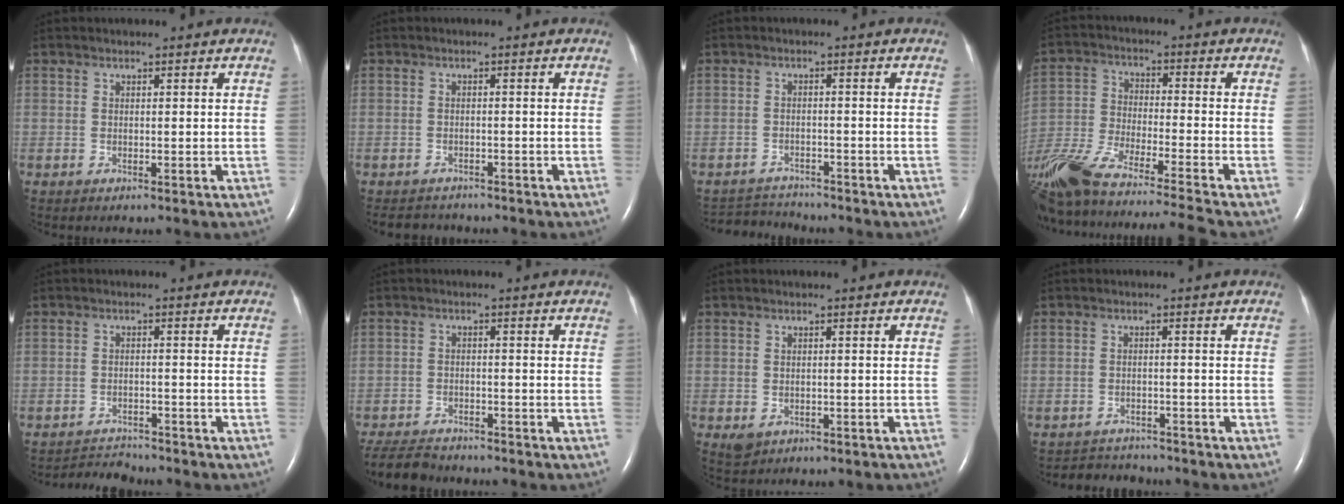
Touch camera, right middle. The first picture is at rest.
{"total": 4.6, "force": [-4.2, 1.6, 0.6], "torque": [-0.011, -0.005, -0.060]}
{"total": 4.7, "force": [-4.7, 0.5, -0.6], "torque": [0.003, -0.005, -0.079]}
{"total": 23.3, "force": [-19.7, -0.4, 12.6], "torque": [-0.257, -0.049, -0.337]}
{"total": 3.5, "force": [-3.4, 0.1, -0.9], "torque": [0.011, -0.012, -0.056]}
{"total": 7.5, "force": [-6.9, 1.7, 2.2], "torque": [-0.038, -0.018, -0.116]}
{"total": 2.6, "force": [-1.4, 1.9, 1.0], "torque": [-0.020, 0.001, -0.008]}
{"total": 4.7, "force": [-4.5, 1.3, -0.3], "torque": [0.000, 0.003, -0.068]}